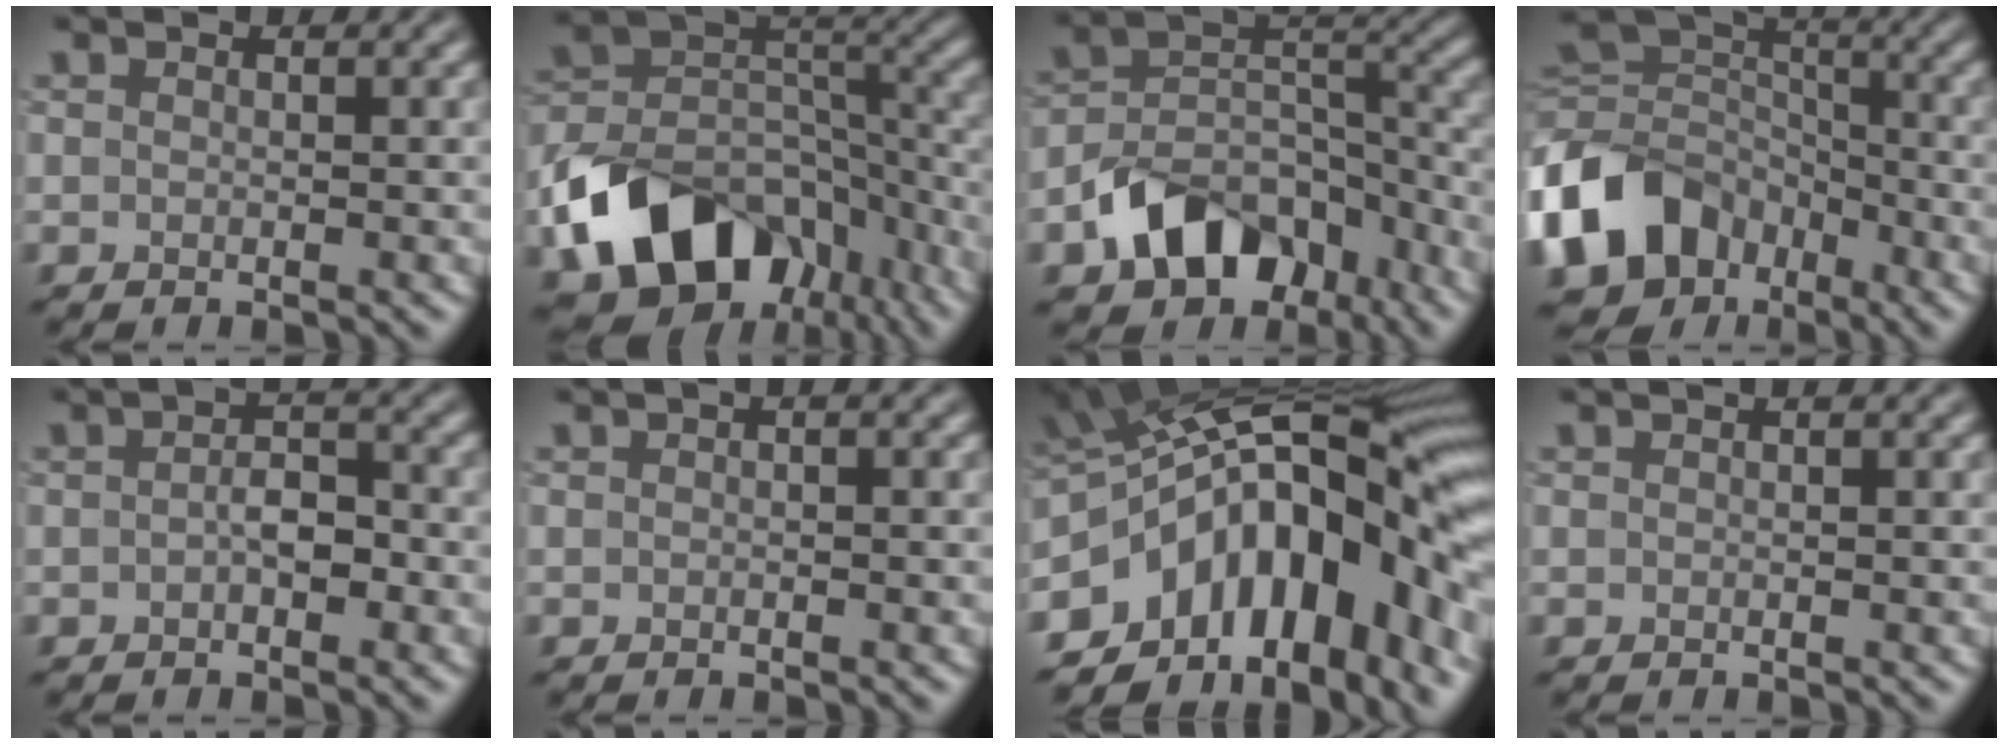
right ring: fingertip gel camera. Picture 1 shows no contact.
{"total": 12.9, "force": [-6.7, 8.8, 6.6], "torque": [-0.124, 0.004, -0.127]}
{"total": 9.5, "force": [-5.5, 6.1, 4.8], "torque": [-0.074, 0.005, -0.107]}
{"total": 11.6, "force": [-4.8, 8.7, 6.0], "torque": [-0.148, 0.000, -0.106]}
{"total": 2.3, "force": [-0.5, 1.0, 2.0], "torque": [-0.039, 0.005, -0.013]}
{"total": 0.7, "force": [0.0, 0.3, 0.7], "torque": [-0.016, 0.000, -0.002]}
{"total": 15.5, "force": [-4.2, 8.9, 11.9], "torque": [-0.161, 0.019, -0.075]}
{"total": 0.0}